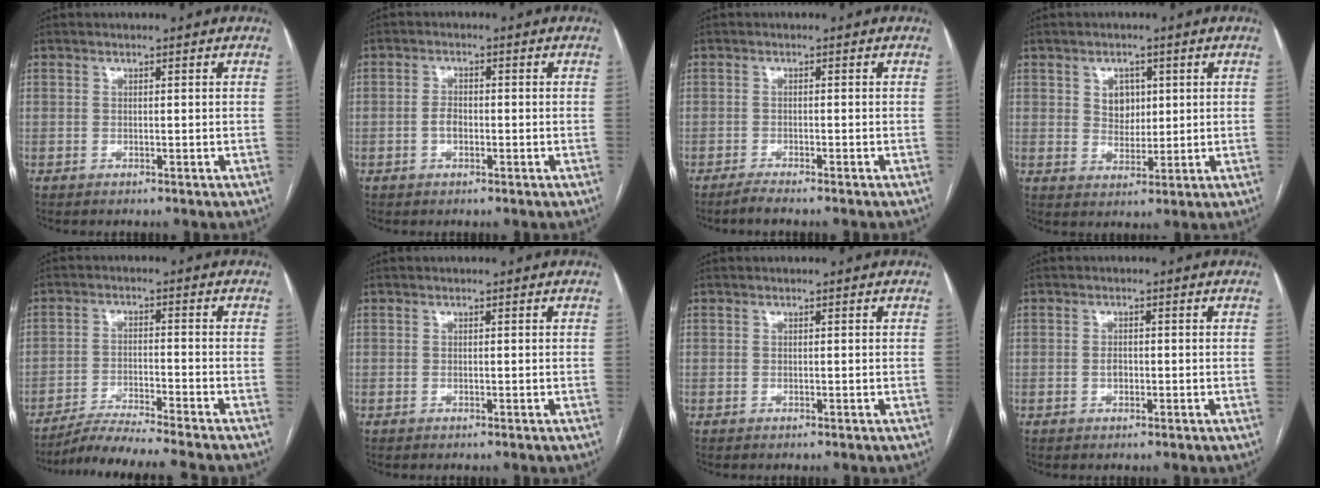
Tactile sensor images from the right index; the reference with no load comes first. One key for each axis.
{"total": 2.2, "fx": -0.6, "fy": 1.2, "fz": 1.7, "tx": -0.032, "ty": 0.005, "tz": -0.011}
{"total": 2.8, "fx": -2.4, "fy": -0.4, "fz": 1.4, "tx": -0.021, "ty": -0.002, "tz": -0.037}
{"total": 4.5, "fx": 1.5, "fy": 3.5, "fz": 2.4, "tx": -0.037, "ty": 0.004, "tz": 0.030}
{"total": 10.4, "fx": -9.5, "fy": -1.6, "fz": 4.0, "tx": -0.051, "ty": -0.022, "tz": -0.159}
{"total": 0.0}
{"total": 0.0}
{"total": 1.3, "fx": -0.3, "fy": 0.8, "fz": 1.0, "tx": -0.016, "ty": 0.003, "tz": -0.003}